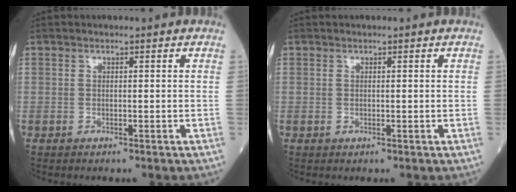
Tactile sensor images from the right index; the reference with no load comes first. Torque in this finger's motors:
{"motor_torque": [0.01, 0.01, 0.00, -0.01]}